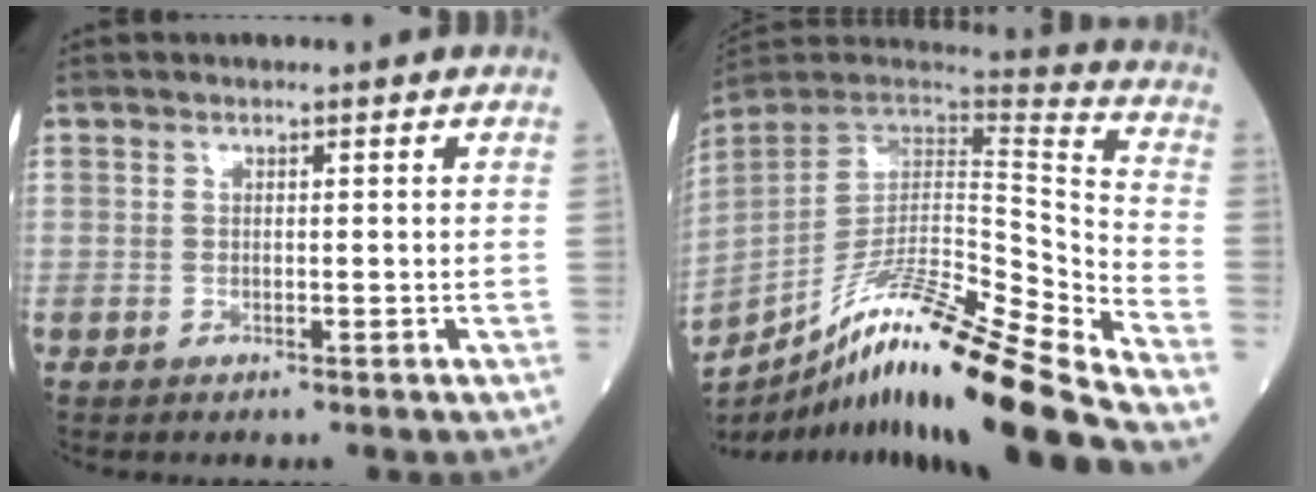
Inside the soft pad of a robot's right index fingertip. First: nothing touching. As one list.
[{"total": 27.3, "force": [-21.2, -0.5, 17.2], "torque": [-0.254, -0.034, -0.359]}]